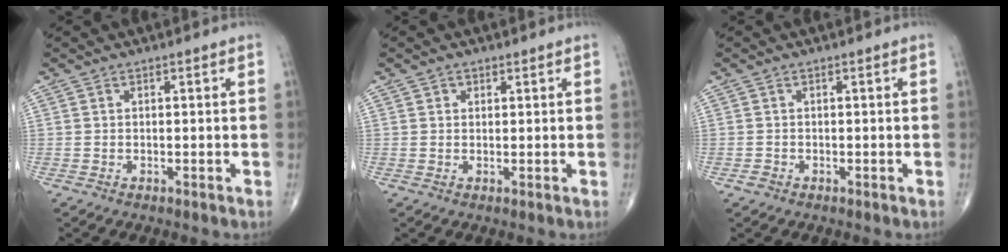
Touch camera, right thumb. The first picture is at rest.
{"total": 1.3, "force": [0.7, 1.1, 0.3], "torque": [0.006, -0.003, 0.008]}
{"total": 0.9, "force": [-0.4, 0.7, 0.2], "torque": [-0.002, 0.001, -0.010]}